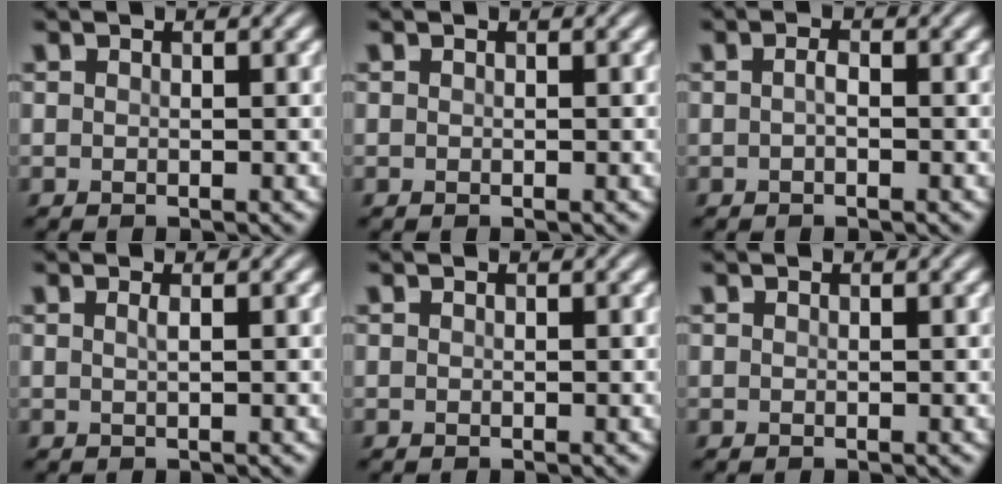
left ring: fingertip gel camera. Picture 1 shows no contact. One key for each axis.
{"total": 0.0}
{"total": 0.8, "fx": -0.2, "fy": 0.3, "fz": 0.8, "tx": -0.018, "ty": 0.000, "tz": -0.004}
{"total": 0.8, "fx": 0.2, "fy": 0.3, "fz": 0.8, "tx": -0.009, "ty": 0.003, "tz": 0.001}
{"total": 0.0}
{"total": 0.0}